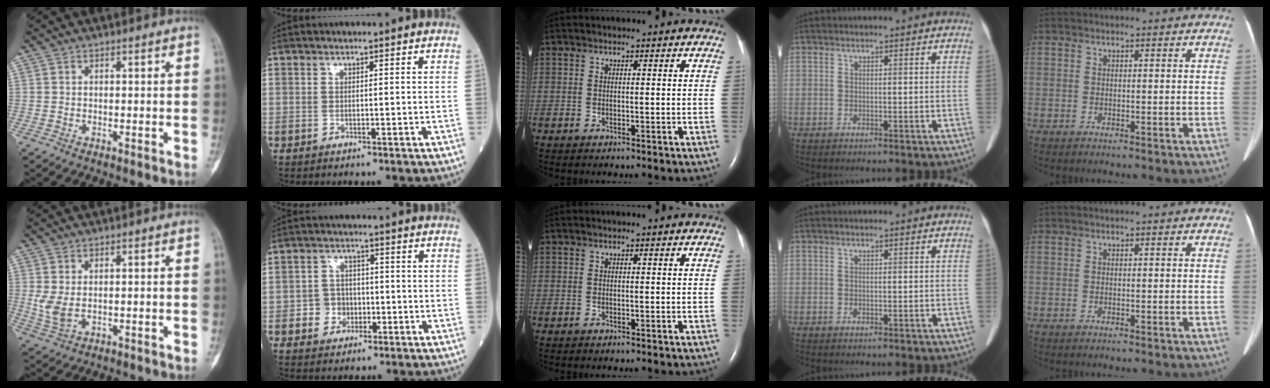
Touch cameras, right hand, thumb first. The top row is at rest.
{"thumb": {"total": 4.3, "force": [0.6, 2.4, 3.5], "torque": [-0.077, -0.005, 0.020]}, "index": {"total": 3.9, "force": [-1.2, 3.5, 1.2], "torque": [-0.016, 0.011, -0.019]}}